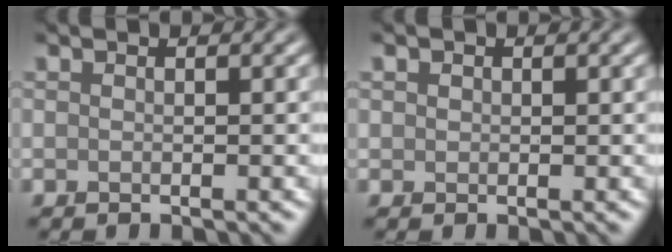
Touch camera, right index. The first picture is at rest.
{"total": 0.8, "force": [0.2, 0.7, 0.2], "torque": [0.000, -0.001, 0.004]}